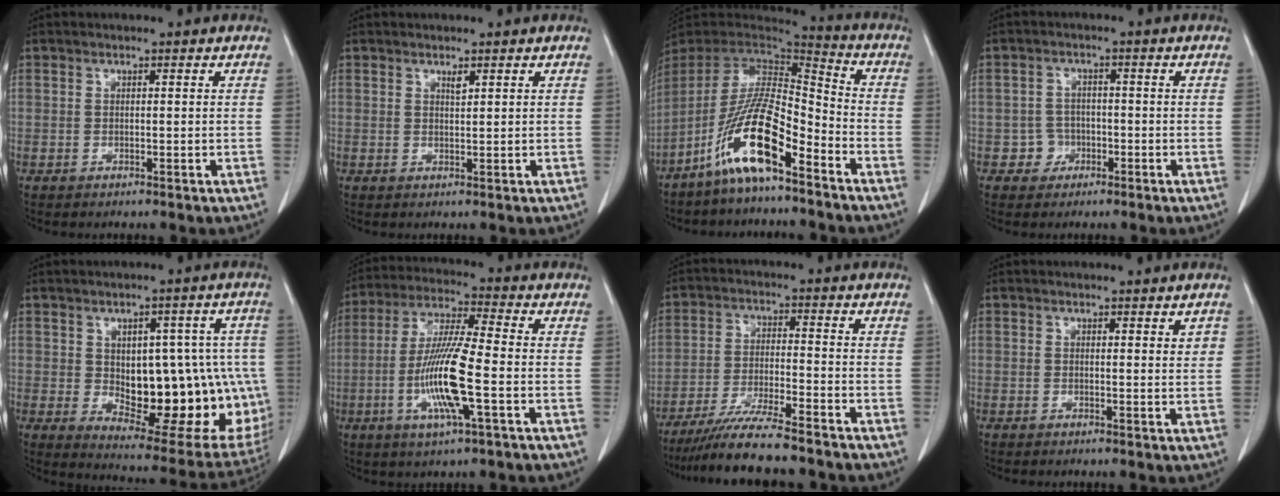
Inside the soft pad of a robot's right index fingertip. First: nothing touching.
{"total": 0.9, "force": [0.6, 0.1, 0.6], "torque": [-0.014, -0.006, 0.012]}
{"total": 14.8, "force": [-8.9, 2.1, 11.6], "torque": [-0.230, -0.003, -0.165]}
{"total": 3.1, "force": [-1.1, 2.8, -0.2], "torque": [0.015, 0.015, -0.018]}
{"total": 21.4, "force": [-2.1, 9.9, 18.8], "torque": [-0.187, 0.016, 0.006]}
{"total": 12.9, "force": [-3.1, 0.8, 12.5], "torque": [-0.250, -0.012, -0.064]}
{"total": 10.2, "force": [-8.7, 0.0, 5.2], "torque": [-0.090, -0.027, -0.149]}
{"total": 1.7, "force": [0.9, 0.4, 1.3], "torque": [-0.016, -0.005, 0.012]}